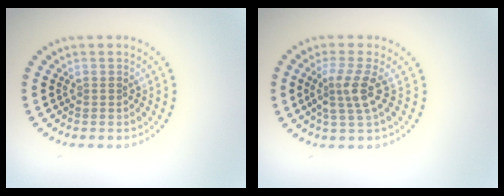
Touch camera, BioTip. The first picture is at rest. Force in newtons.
{"total": 3.0, "press": 2.4, "slide": 1.9}